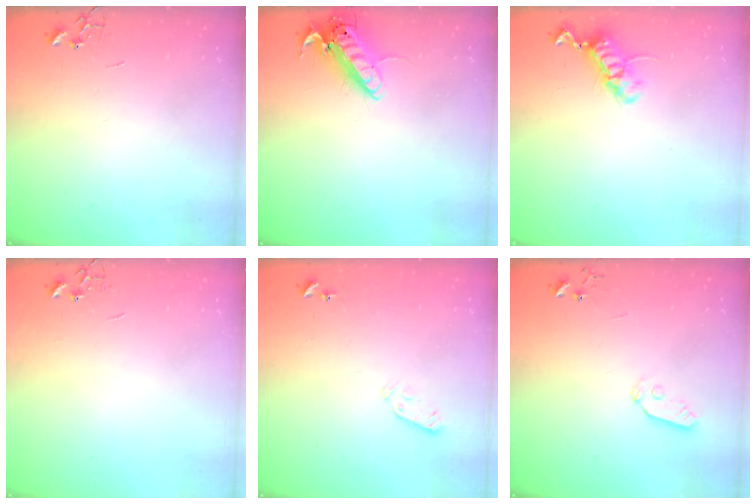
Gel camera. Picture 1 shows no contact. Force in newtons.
{"total": 13.8, "press": 13.6, "slide": 2.3}
{"total": 11.8, "press": 11.8, "slide": 1.2}
{"total": 0.0}
{"total": 3.9, "press": 3.8, "slide": 0.7}
{"total": 5.3, "press": 5.2, "slide": 0.3}